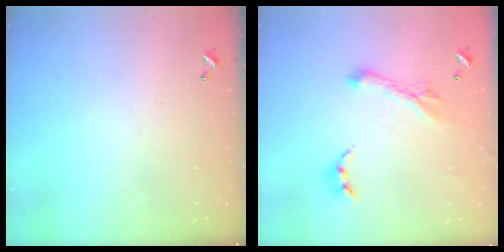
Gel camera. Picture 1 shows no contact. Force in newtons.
{"total": 2.8, "press": 2.5, "slide": 1.3}